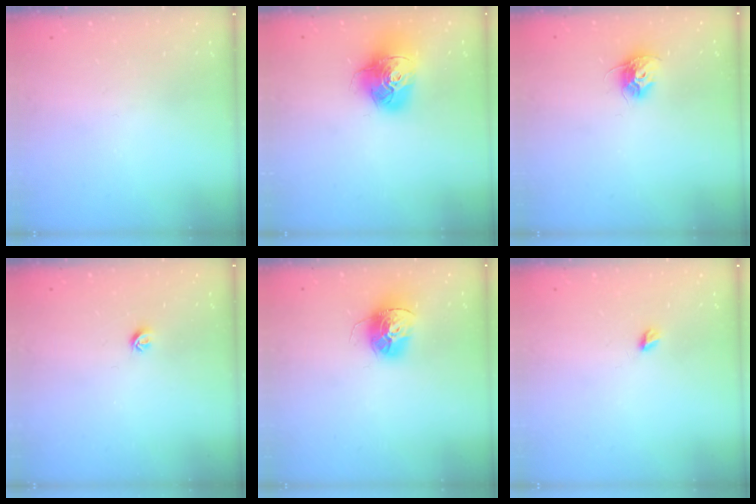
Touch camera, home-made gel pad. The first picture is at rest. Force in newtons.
{"total": 16.4, "press": 16.4, "slide": 1.7}
{"total": 9.4, "press": 9.4, "slide": 0.2}
{"total": 4.9, "press": 4.8, "slide": 0.9}
{"total": 13.7, "press": 13.7, "slide": 1.2}
{"total": 4.3, "press": 4.2, "slide": 0.5}